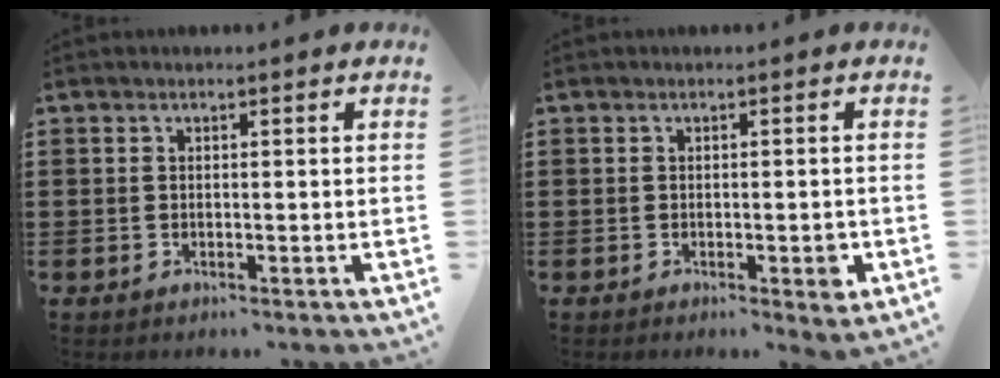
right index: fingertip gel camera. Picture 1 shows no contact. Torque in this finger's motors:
{"motor_torque": [0.55, -0.22, 0.09, 0.04]}